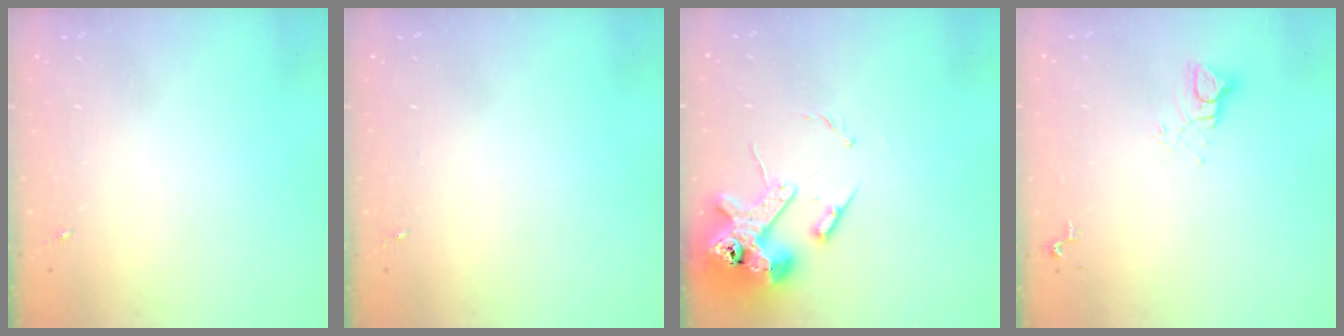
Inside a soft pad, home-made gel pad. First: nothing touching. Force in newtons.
{"total": 0.0}
{"total": 14.4, "press": 14.2, "slide": 2.1}
{"total": 5.6, "press": 5.6, "slide": 0.0}